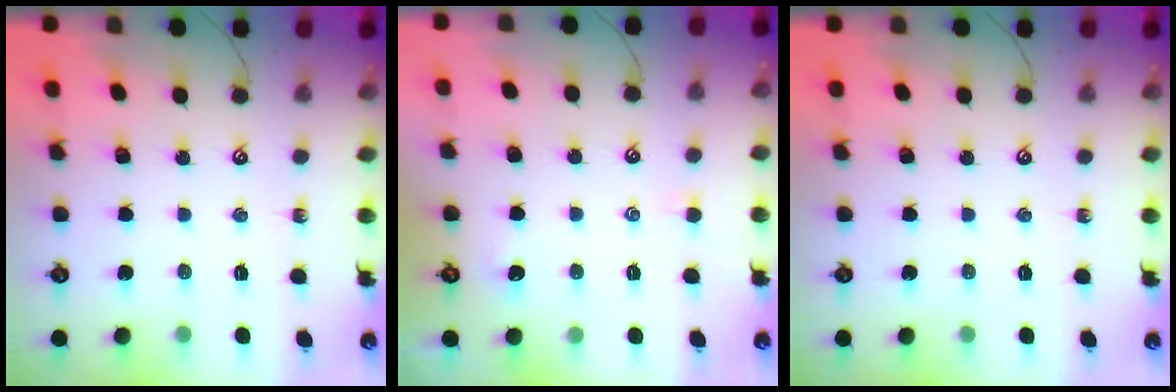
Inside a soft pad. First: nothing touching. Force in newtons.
{"total": 2.2, "press": 2.1, "slide": 0.3}
{"total": 0.0}